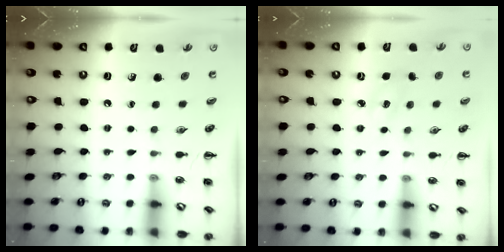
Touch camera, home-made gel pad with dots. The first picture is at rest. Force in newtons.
{"total": 4.2, "press": 4.0, "slide": 1.3}